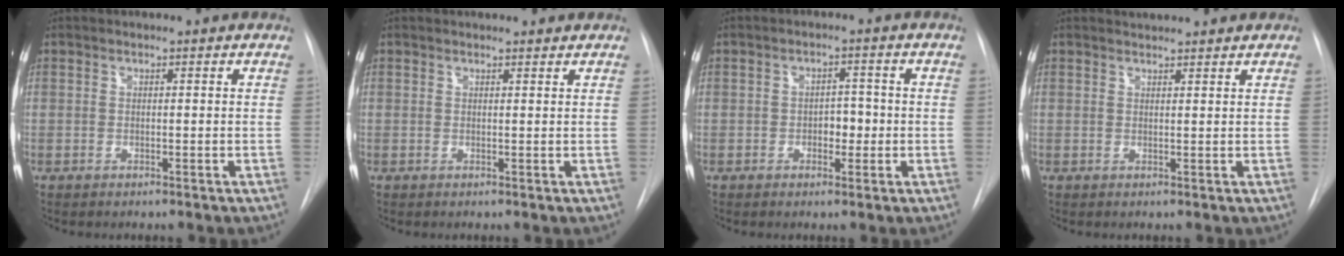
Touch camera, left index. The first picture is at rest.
{"total": 3.6, "force": [3.4, 0.7, 0.9], "torque": [-0.013, 0.011, 0.036]}
{"total": 2.9, "force": [-1.0, 1.7, 2.1], "torque": [-0.021, 0.001, -0.013]}
{"total": 3.6, "force": [3.4, 0.4, 0.9], "torque": [-0.016, 0.019, 0.043]}